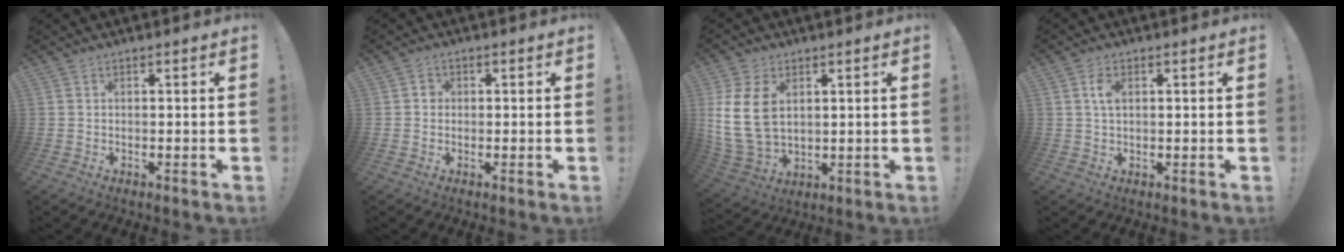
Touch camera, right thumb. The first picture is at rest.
{"total": 2.1, "force": [-0.4, 1.9, 0.8], "torque": [-0.011, 0.006, -0.009]}
{"total": 13.7, "force": [3.1, 9.6, 9.2], "torque": [-0.186, -0.015, 0.062]}
{"total": 3.6, "force": [1.1, 2.0, 2.8], "torque": [-0.048, 0.002, 0.016]}